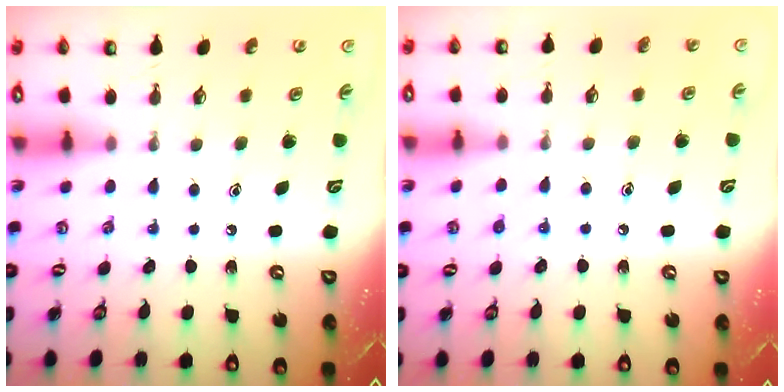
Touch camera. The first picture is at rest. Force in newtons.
{"total": 3.7, "press": 3.7, "slide": 0.4}